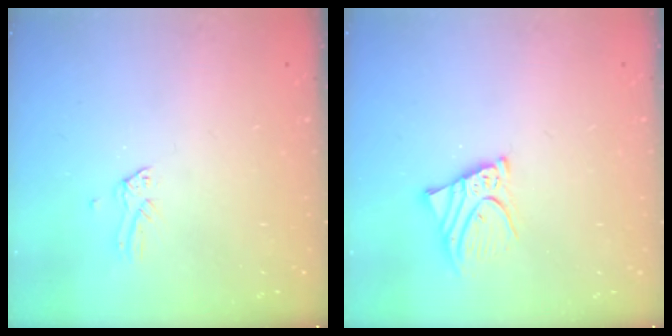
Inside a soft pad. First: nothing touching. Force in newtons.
{"total": 6.7, "press": 6.7, "slide": 0.7}